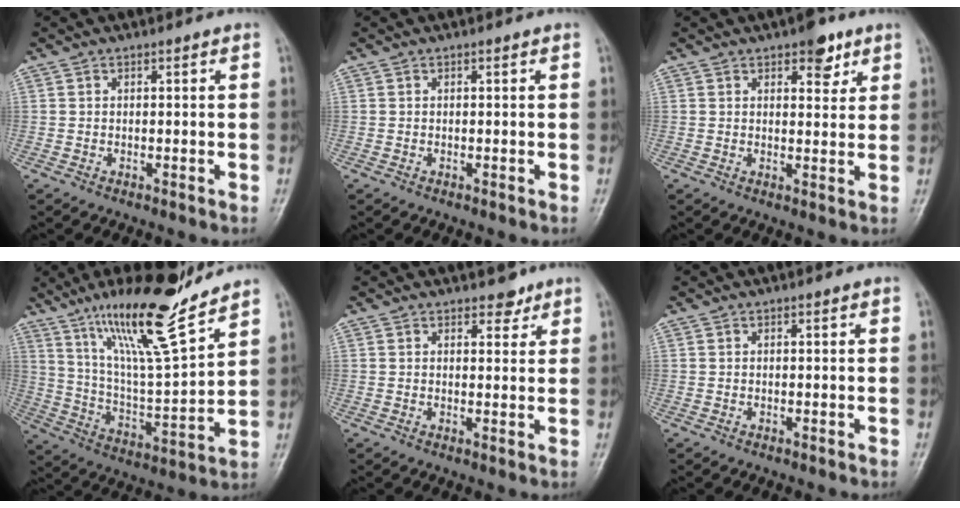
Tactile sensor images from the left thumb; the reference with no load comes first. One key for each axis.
{"total": 0.0}
{"total": 5.2, "fx": 3.2, "fy": 2.7, "fz": 3.2, "tx": -0.017, "ty": -0.014, "tz": 0.039}
{"total": 18.8, "fx": 13.6, "fy": 2.8, "fz": 12.8, "tx": -0.201, "ty": -0.076, "tz": 0.243}
{"total": 2.7, "fx": 2.1, "fy": 1.5, "fz": 0.9, "tx": 0.007, "ty": -0.011, "tz": 0.026}
{"total": 0.0}